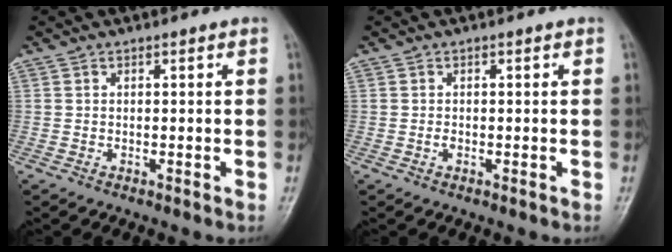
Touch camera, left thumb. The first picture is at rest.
{"total": 0.6, "force": [-0.3, 0.4, 0.4], "torque": [-0.004, 0.001, -0.007]}